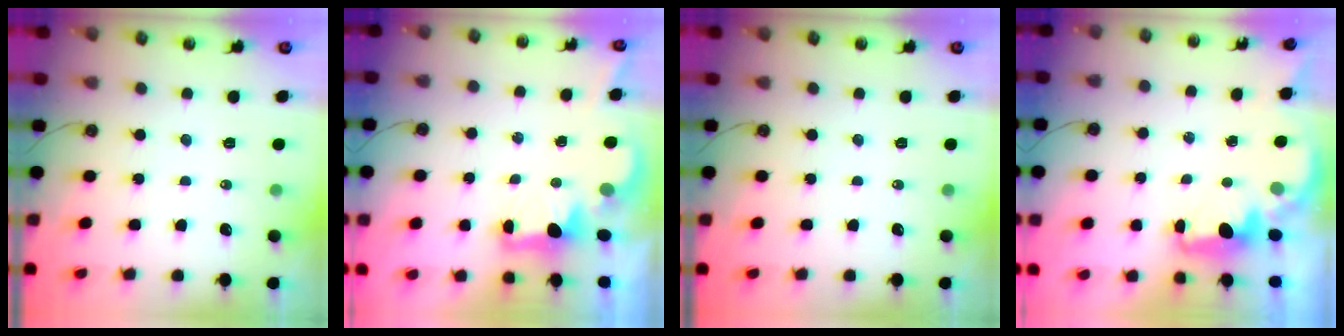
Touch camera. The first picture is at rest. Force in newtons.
{"total": 2.2, "press": 2.1, "slide": 0.8}
{"total": 0.0}
{"total": 2.8, "press": 2.7, "slide": 0.9}